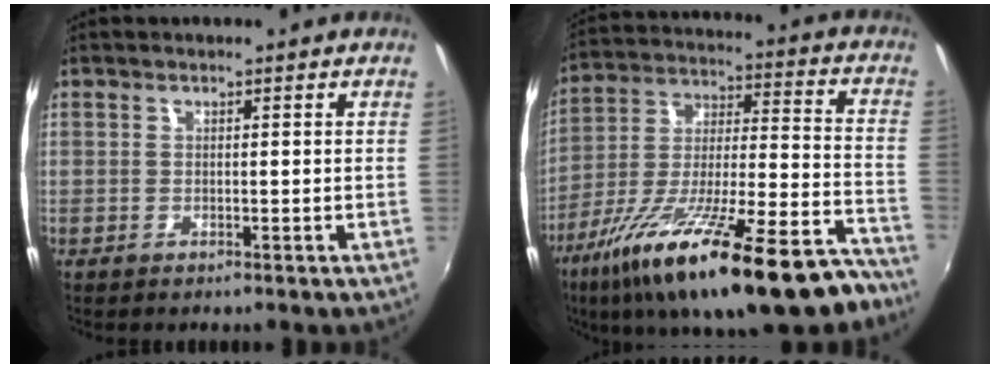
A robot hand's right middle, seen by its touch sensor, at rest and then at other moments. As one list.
[{"total": 31.2, "force": [-21.3, 7.8, 21.4], "torque": [-0.344, -0.053, -0.325]}]